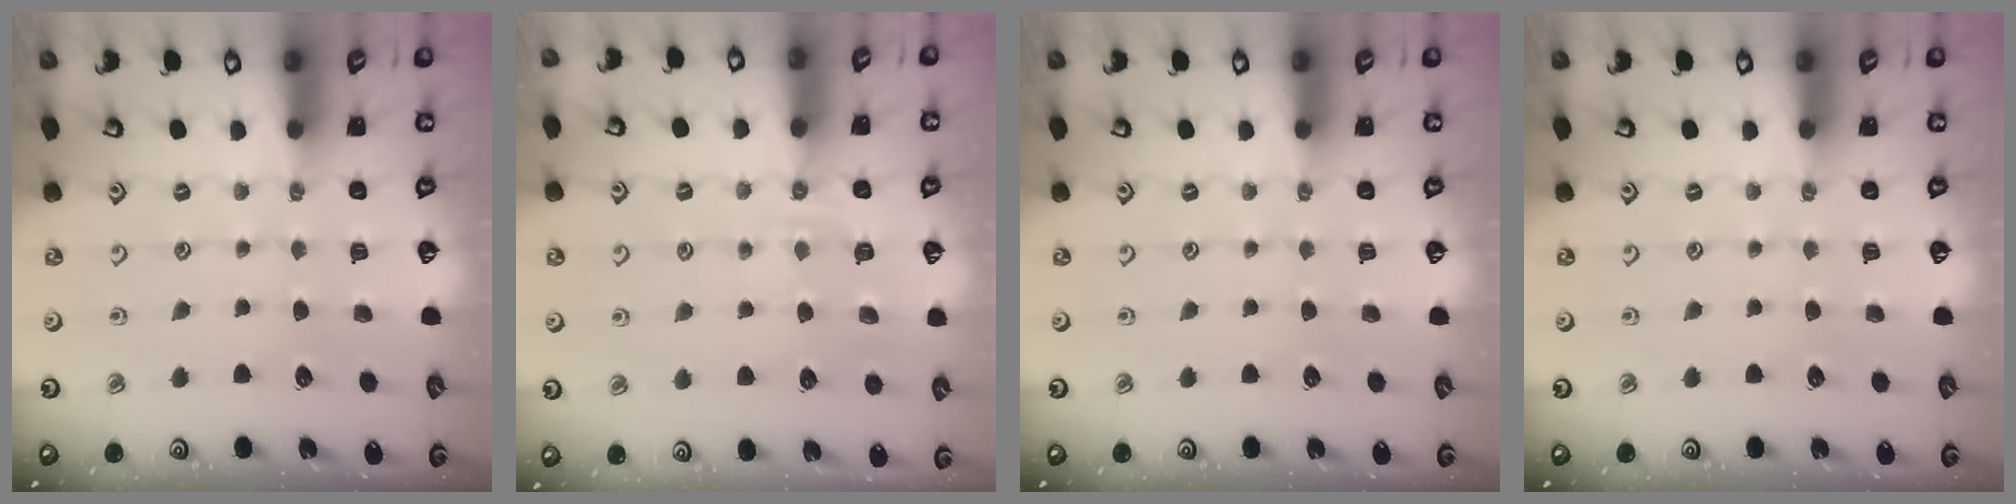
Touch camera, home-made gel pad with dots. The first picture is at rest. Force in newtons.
{"total": 4.8, "press": 4.5, "slide": 1.5}
{"total": 0.0}
{"total": 0.0}